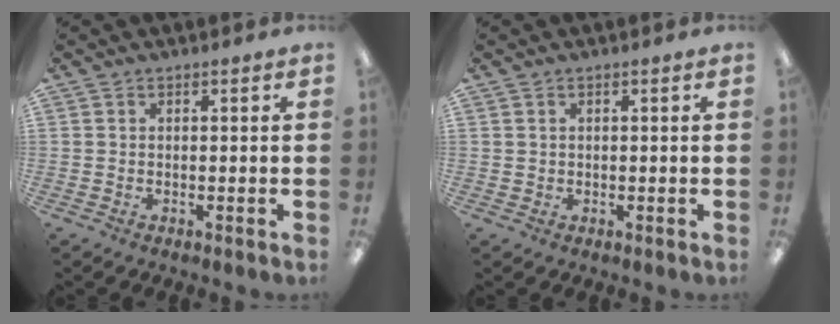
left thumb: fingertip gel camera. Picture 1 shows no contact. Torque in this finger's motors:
{"motor_torque": [-0.16, 0.02, 0.17, -0.38, 0.00]}